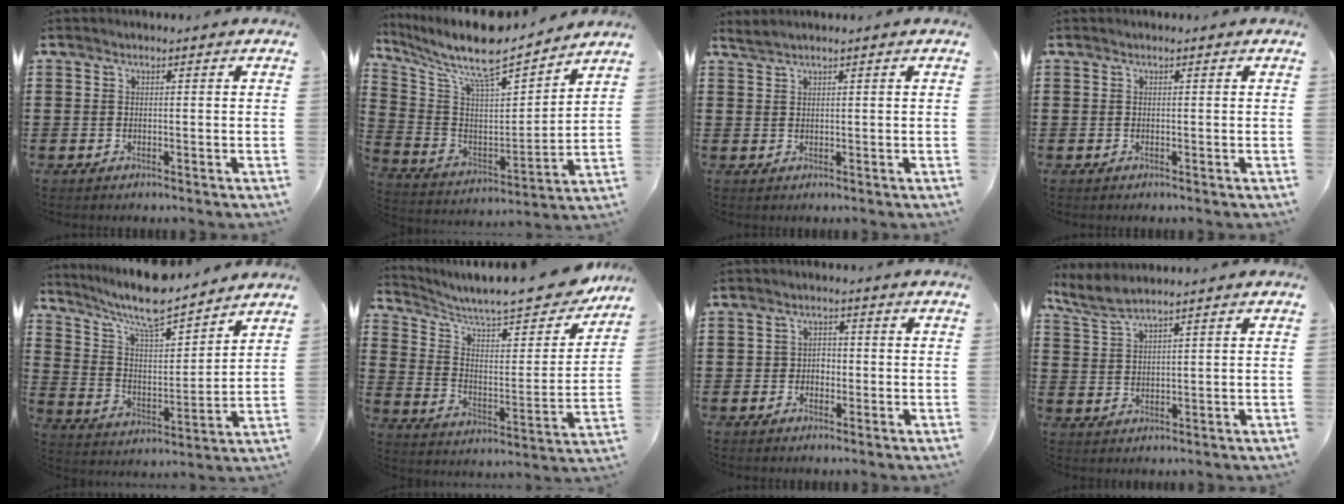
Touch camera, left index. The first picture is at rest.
{"total": 11.0, "force": [9.3, 2.2, 5.5], "torque": [-0.138, -0.066, 0.156]}
{"total": 1.4, "force": [1.2, -0.1, 0.5], "torque": [-0.013, 0.000, 0.024]}
{"total": 0.0}
{"total": 9.5, "force": [8.3, 1.4, 4.4], "torque": [-0.117, -0.046, 0.146]}
{"total": 9.4, "force": [8.2, 1.4, 4.4], "torque": [-0.105, -0.054, 0.135]}
{"total": 1.9, "force": [-0.7, 1.6, 0.8], "torque": [-0.019, 0.005, -0.018]}
{"total": 3.7, "force": [3.1, 0.4, 2.0], "torque": [-0.048, -0.002, 0.058]}